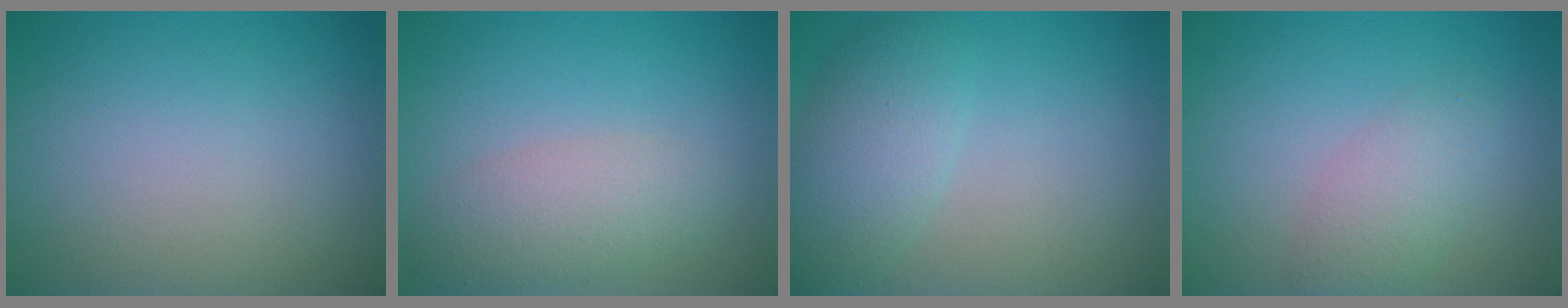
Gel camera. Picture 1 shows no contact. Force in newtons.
{"total": 3.6, "press": 3.6, "slide": 0.1}
{"total": 4.2, "press": 4.2, "slide": 0.2}
{"total": 2.8, "press": 2.8, "slide": 0.0}